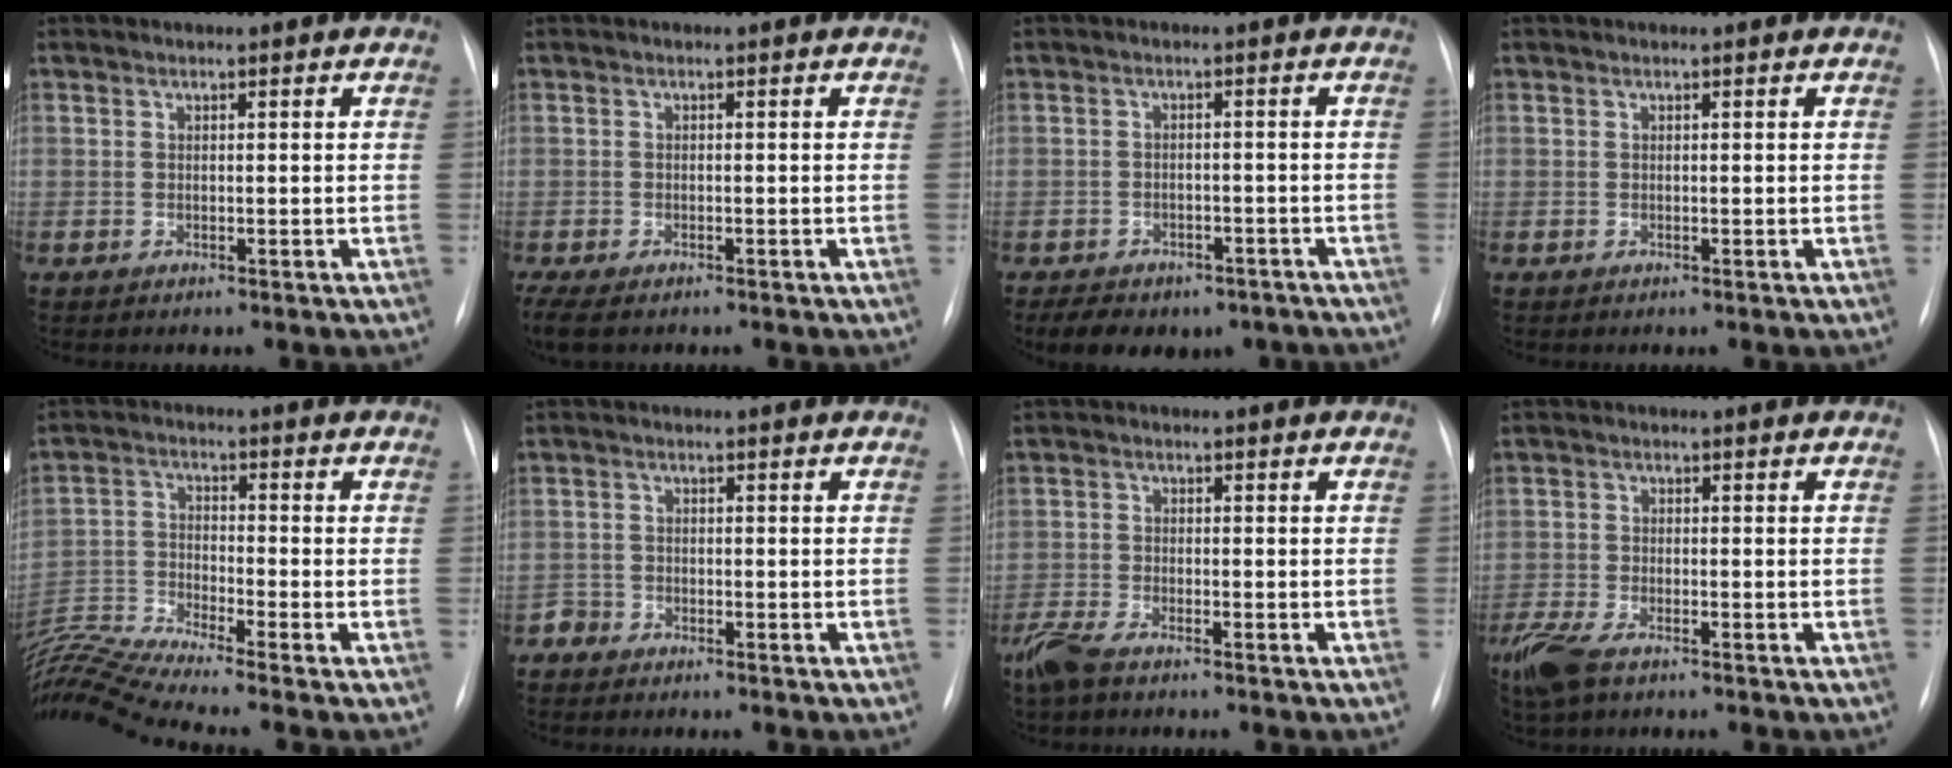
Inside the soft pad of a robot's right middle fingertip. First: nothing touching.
{"total": 6.7, "force": [-5.0, 2.7, 3.6], "torque": [-0.073, -0.009, -0.075]}
{"total": 12.2, "force": [-9.0, 6.5, 4.9], "torque": [-0.083, 0.005, -0.110]}
{"total": 0.0}
{"total": 13.5, "force": [-12.1, -2.1, 5.5], "torque": [-0.121, -0.008, -0.224]}
{"total": 1.5, "force": [-1.3, 0.5, -0.6], "torque": [0.017, 0.000, -0.025]}
{"total": 4.0, "force": [-3.3, 0.7, 2.1], "torque": [-0.053, -0.012, -0.066]}
{"total": 6.1, "force": [-4.5, 1.9, 3.7], "torque": [-0.084, -0.015, -0.083]}